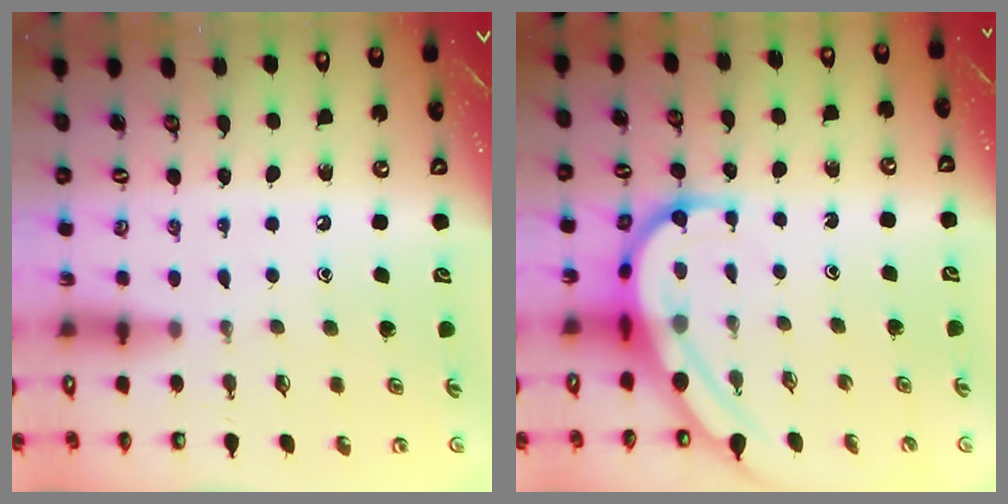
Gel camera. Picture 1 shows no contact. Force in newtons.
{"total": 8.6, "press": 8.5, "slide": 0.9}